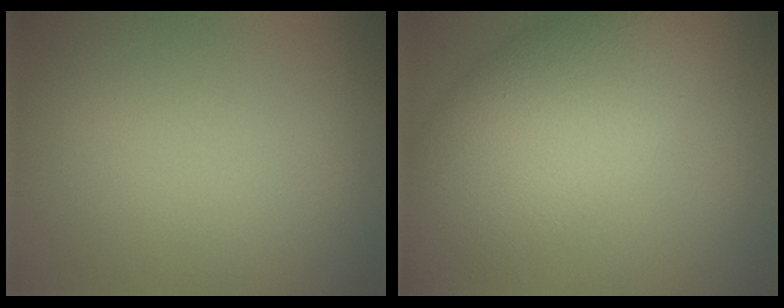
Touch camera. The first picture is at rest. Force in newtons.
{"total": 9.1, "press": 9.1, "slide": 0.1}